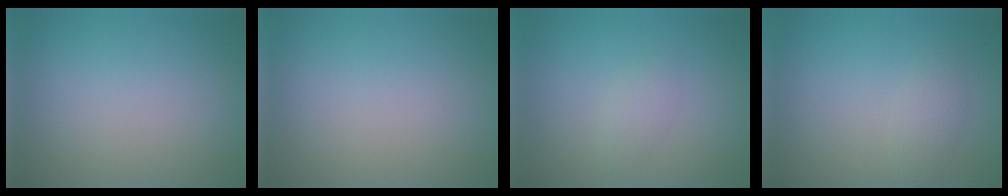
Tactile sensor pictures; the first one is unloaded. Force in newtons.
{"total": 0.0}
{"total": 1.2, "press": 1.2, "slide": 0.1}
{"total": 1.5, "press": 1.5, "slide": 0.2}